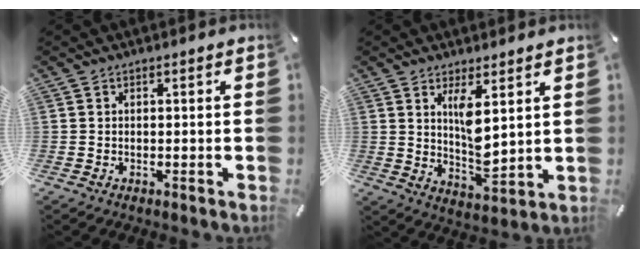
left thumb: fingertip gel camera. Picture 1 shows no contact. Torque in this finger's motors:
{"motor_torque": [1.43, 1.61, 1.07, -0.99, 0.36]}